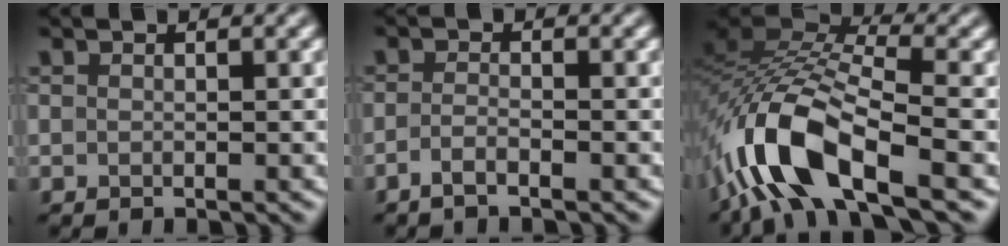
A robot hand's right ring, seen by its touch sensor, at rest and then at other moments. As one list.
[{"total": 1.1, "force": [-0.8, 0.1, 0.8], "torque": [-0.023, 0.002, -0.022]}, {"total": 11.4, "force": [-5.2, 4.6, 9.0], "torque": [-0.179, 0.011, -0.111]}]